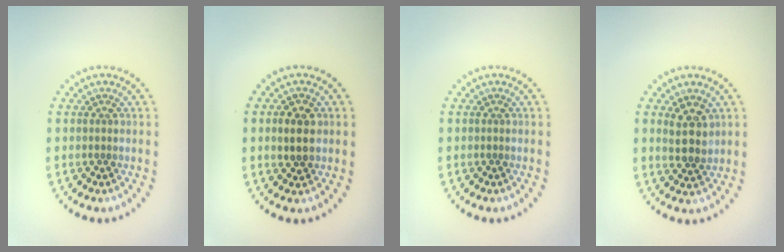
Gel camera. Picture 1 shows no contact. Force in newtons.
{"total": 2.6, "press": 2.6, "slide": 0.3}
{"total": 0.0}
{"total": 2.6, "press": 2.5, "slide": 0.9}